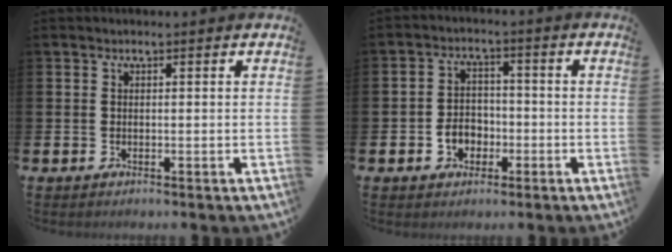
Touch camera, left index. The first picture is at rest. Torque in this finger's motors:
{"motor_torque": [0.75, 0.24, 0.14, 0.08]}